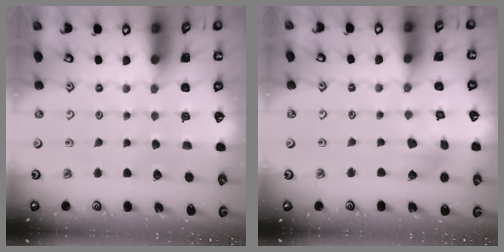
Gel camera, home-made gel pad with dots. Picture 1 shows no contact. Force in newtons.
{"total": 5.0, "press": 4.9, "slide": 0.6}